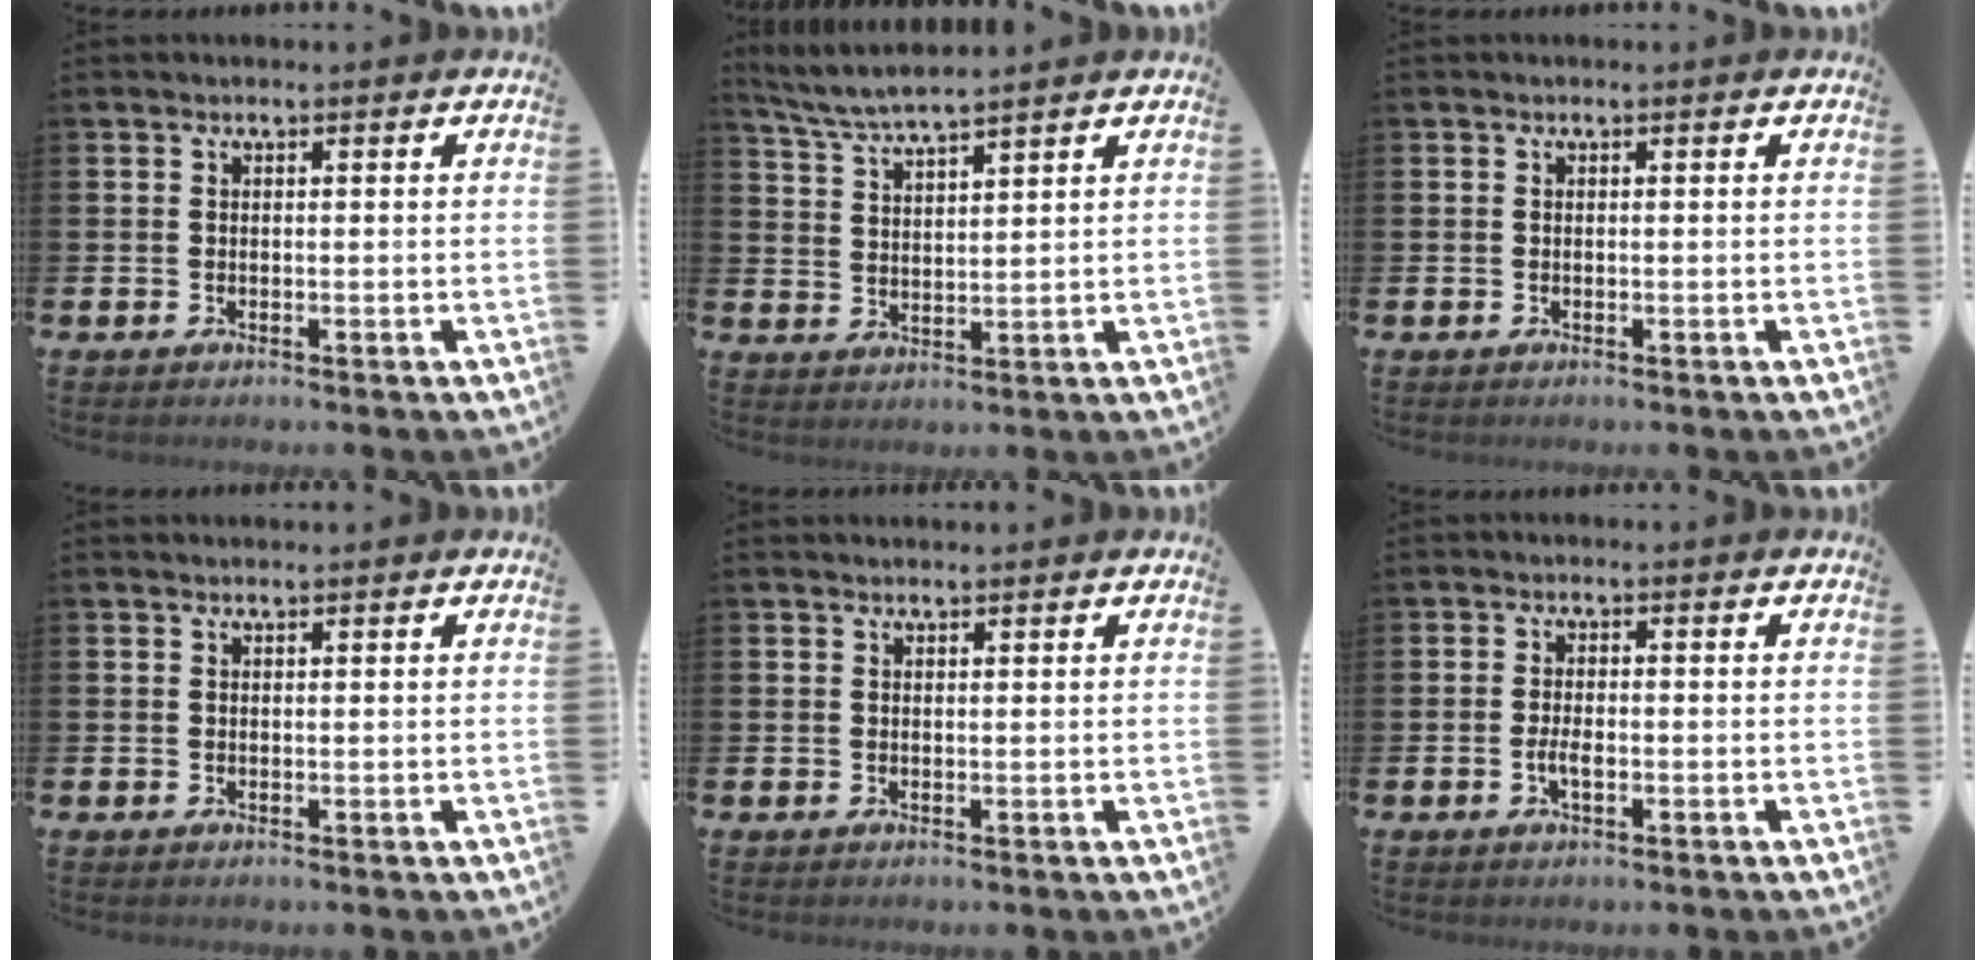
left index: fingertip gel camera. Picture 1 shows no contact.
{"total": 4.8, "force": [4.6, -0.3, 1.4], "torque": [-0.045, -0.019, 0.082]}
{"total": 0.0}
{"total": 0.6, "force": [0.6, 0.0, 0.0], "torque": [0.001, -0.001, 0.011]}
{"total": 0.9, "force": [0.9, 0.1, 0.0], "torque": [0.010, -0.003, 0.014]}
{"total": 2.1, "force": [-0.5, 0.8, 1.8], "torque": [-0.031, -0.001, -0.011]}